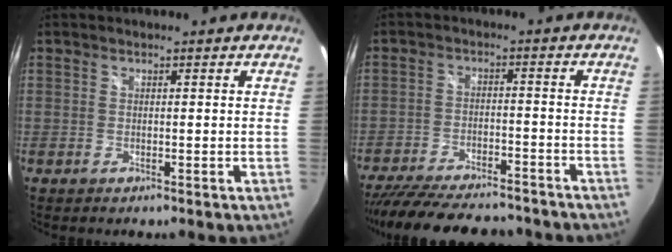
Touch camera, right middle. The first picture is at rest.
{"total": 20.9, "force": [-17.8, 6.0, 9.2], "torque": [-0.191, -0.019, -0.256]}